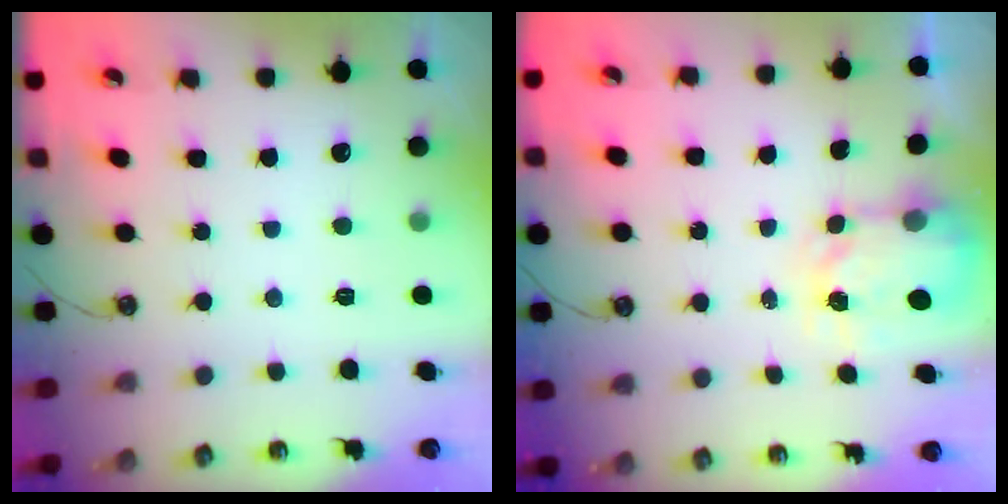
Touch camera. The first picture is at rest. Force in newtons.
{"total": 4.0, "press": 3.9, "slide": 0.5}